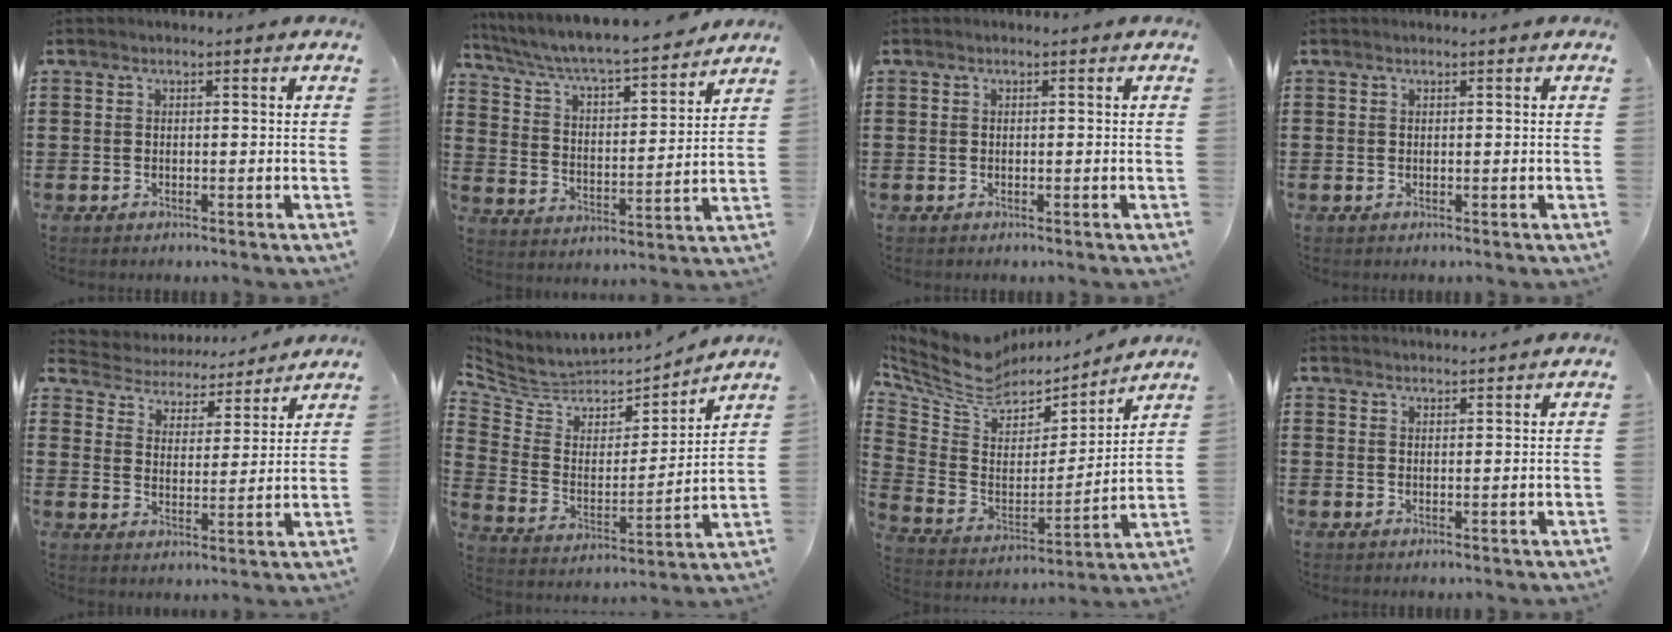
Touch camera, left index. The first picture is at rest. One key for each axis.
{"total": 6.0, "fx": 5.5, "fy": 0.3, "fz": 2.3, "tx": -0.069, "ty": -0.039, "tz": 0.087}
{"total": 0.0}
{"total": 0.0}
{"total": 4.4, "fx": 4.3, "fy": 0.7, "fz": 0.0, "tx": -0.030, "ty": -0.032, "tz": 0.068}
{"total": 5.4, "fx": 4.7, "fy": 2.6, "fz": 0.7, "tx": -0.049, "ty": -0.039, "tz": 0.079}
{"total": 8.7, "fx": 6.7, "fy": 4.2, "fz": 3.7, "tx": -0.109, "ty": -0.039, "tz": 0.122}
{"total": 1.9, "fx": 1.9, "fy": -0.2, "fz": -0.1, "tx": -0.002, "ty": -0.003, "tz": 0.037}